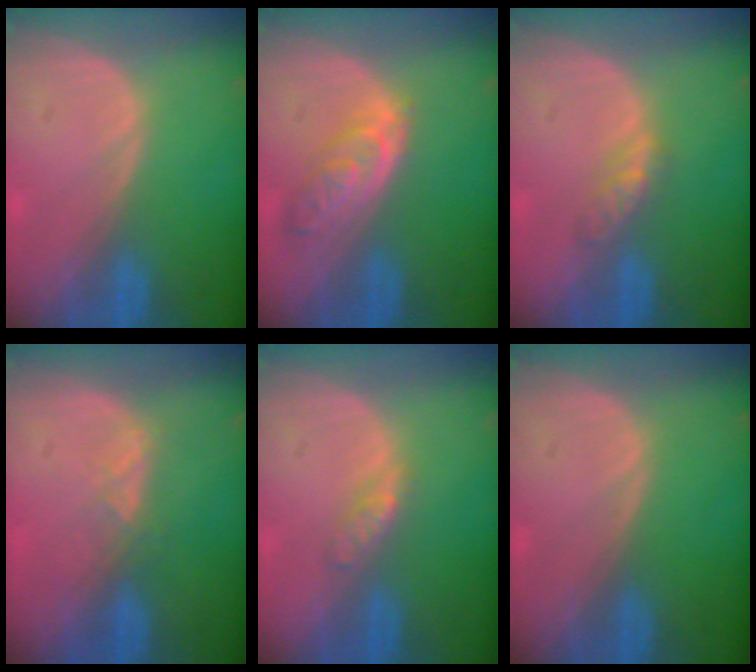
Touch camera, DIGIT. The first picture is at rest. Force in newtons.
{"total": 5.2, "press": 5.2, "slide": 0.4}
{"total": 3.1, "press": 2.8, "slide": 1.3}
{"total": 2.0, "press": 1.9, "slide": 0.7}
{"total": 2.4, "press": 2.4, "slide": 0.2}
{"total": 0.0}